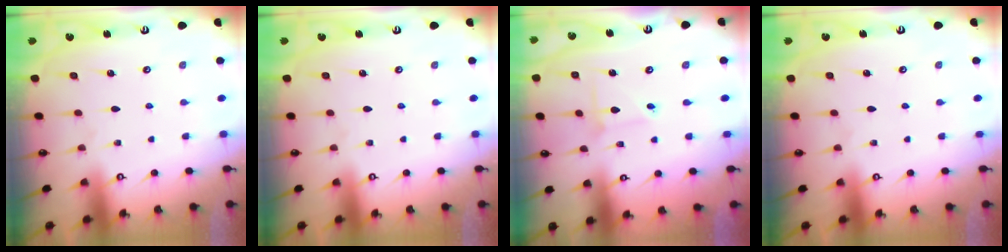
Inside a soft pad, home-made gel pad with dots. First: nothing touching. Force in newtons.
{"total": 0.0}
{"total": 2.3, "press": 2.3, "slide": 0.3}
{"total": 0.0}